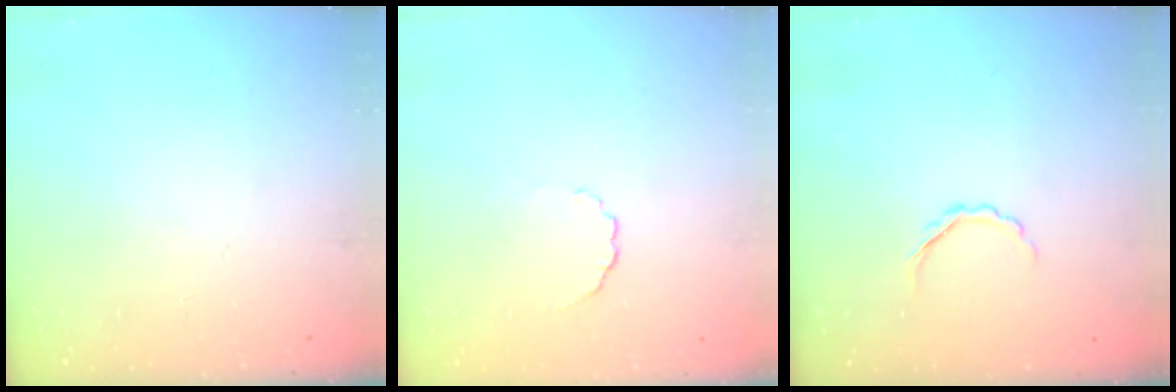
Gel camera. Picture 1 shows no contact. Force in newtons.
{"total": 2.9, "press": 2.7, "slide": 1.0}
{"total": 2.9, "press": 2.8, "slide": 0.8}